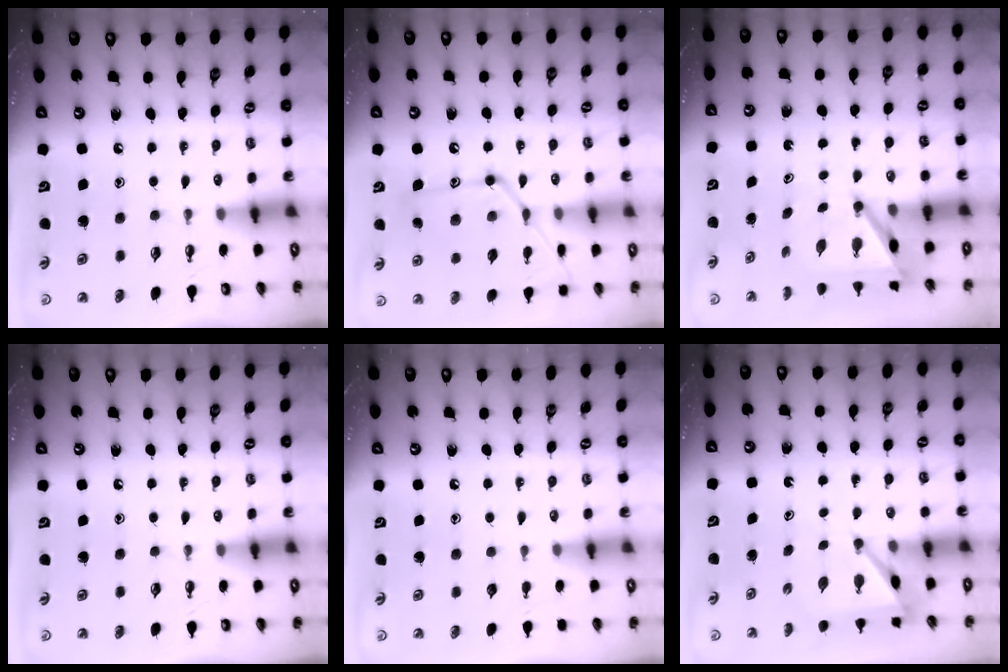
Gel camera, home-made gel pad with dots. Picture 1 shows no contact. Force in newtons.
{"total": 17.5, "press": 17.4, "slide": 1.2}
{"total": 5.9, "press": 5.9, "slide": 0.1}
{"total": 0.0}
{"total": 0.0}
{"total": 5.2, "press": 5.1, "slide": 0.5}